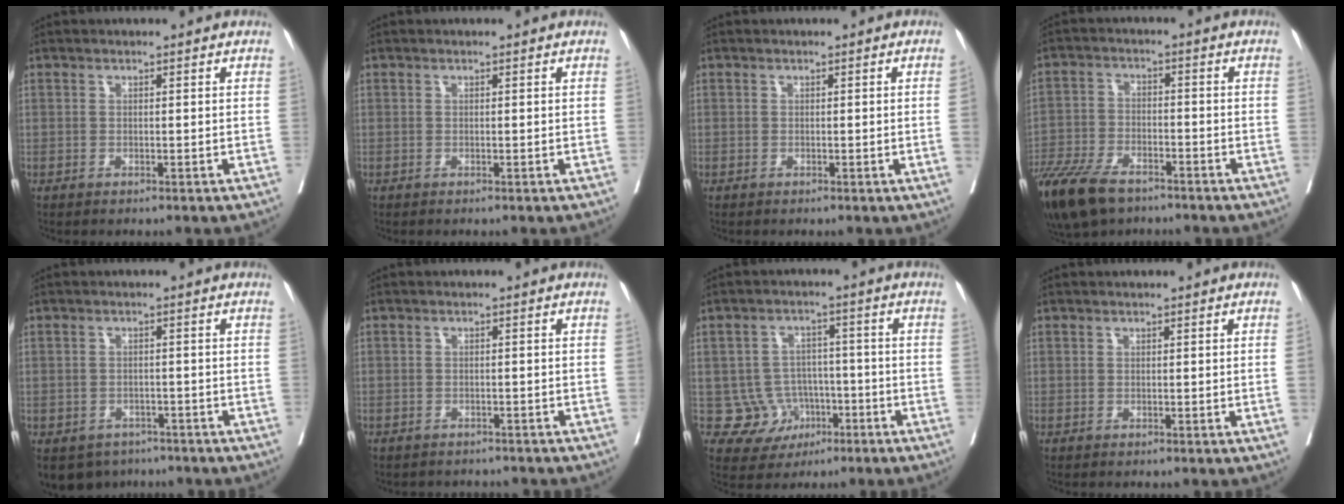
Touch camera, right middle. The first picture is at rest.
{"total": 0.0}
{"total": 1.6, "force": [-0.1, -0.7, 1.5], "torque": [-0.021, -0.002, 0.001]}
{"total": 13.7, "force": [-10.1, 5.4, 7.6], "torque": [-0.159, -0.029, -0.180]}
{"total": 8.0, "force": [-5.4, 5.7, 1.8], "torque": [-0.038, -0.007, -0.074]}
{"total": 4.0, "force": [-3.6, 1.9, 0.1], "torque": [0.000, 0.007, -0.048]}
{"total": 6.9, "force": [-2.3, 6.4, 0.9], "torque": [-0.005, 0.012, -0.029]}
{"total": 1.0, "force": [-0.1, -0.4, 0.9], "torque": [-0.011, -0.001, 0.000]}